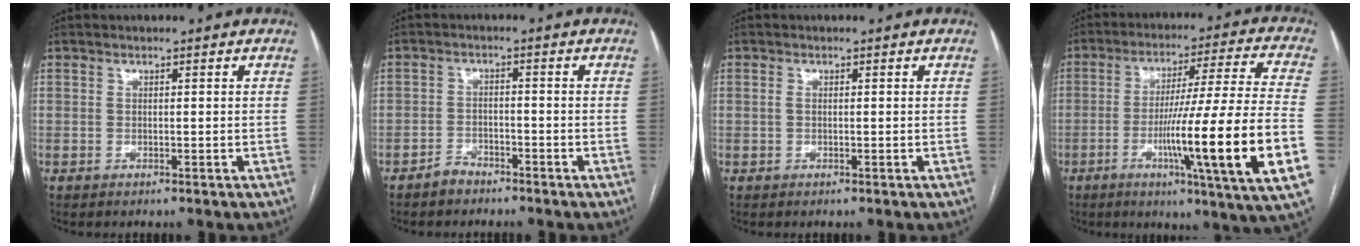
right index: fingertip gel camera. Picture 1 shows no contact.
{"total": 2.7, "force": [-2.3, 1.5, 0.3], "torque": [-0.011, 0.006, -0.040]}
{"total": 0.7, "force": [0.0, 0.5, 0.5], "torque": [-0.013, 0.002, -0.001]}
{"total": 21.9, "force": [-6.2, -1.2, 20.9], "torque": [-0.306, -0.011, -0.101]}